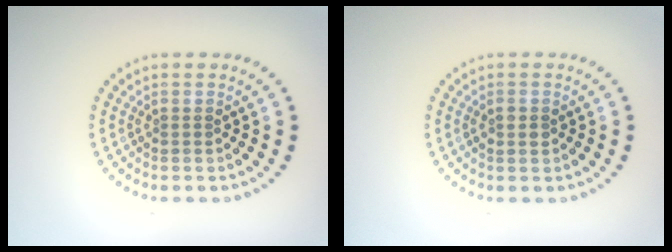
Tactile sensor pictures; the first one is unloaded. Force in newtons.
{"total": 1.0, "press": 1.0, "slide": 0.1}